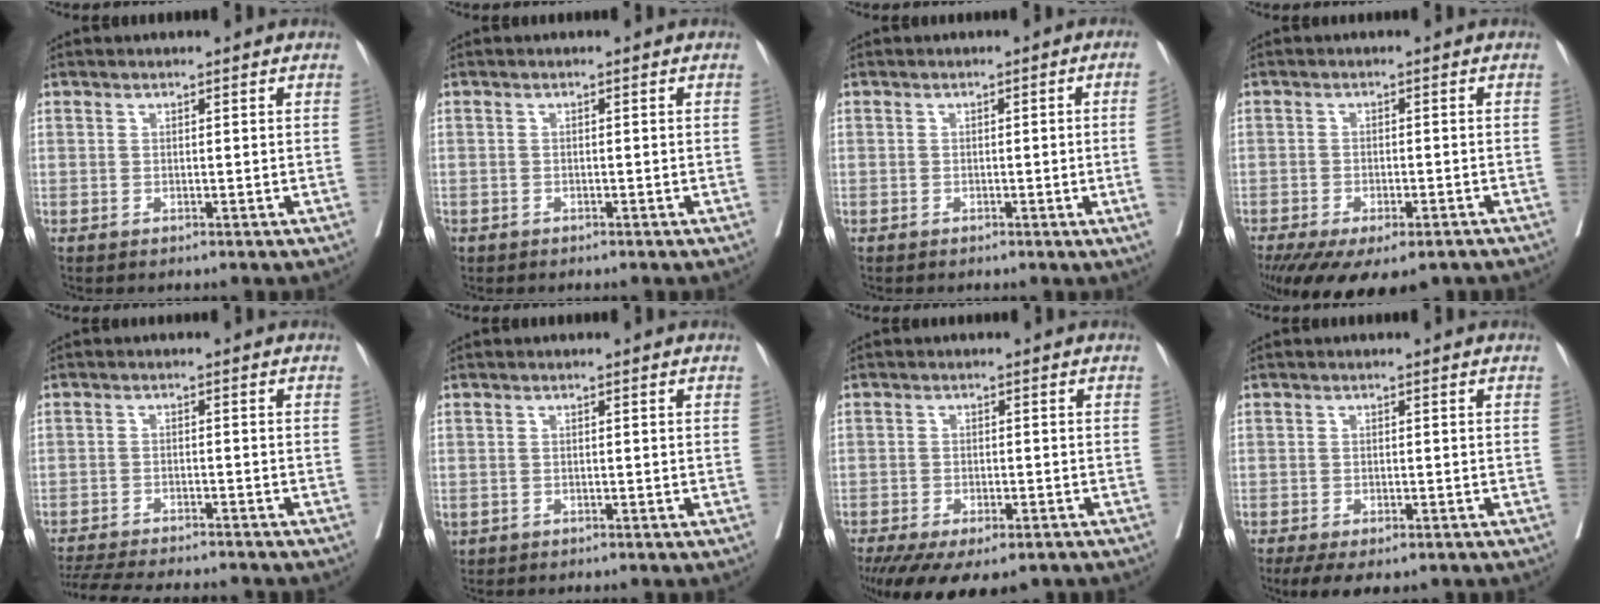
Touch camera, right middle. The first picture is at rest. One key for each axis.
{"total": 1.0, "fx": -0.7, "fy": 0.6, "fz": 0.2, "tx": -0.010, "ty": 0.001, "tz": -0.015}
{"total": 4.1, "fx": -0.9, "fy": -1.1, "fz": 3.9, "tx": -0.048, "ty": -0.001, "tz": -0.010}
{"total": 14.0, "fx": -10.0, "fy": 5.7, "fz": 8.0, "tx": -0.153, "ty": -0.027, "tz": -0.140}
{"total": 14.5, "fx": -13.2, "fy": 2.2, "fz": 5.5, "tx": -0.111, "ty": -0.019, "tz": -0.188}
{"total": 1.3, "fx": -0.7, "fy": 1.0, "fz": 0.5, "tx": -0.014, "ty": 0.001, "tz": -0.006}
{"total": 13.0, "fx": -9.3, "fy": 5.4, "fz": 7.3, "tx": -0.137, "ty": -0.021, "tz": -0.132}
{"total": 5.7, "fx": -4.0, "fy": 2.6, "fz": 3.2, "tx": -0.043, "ty": -0.008, "tz": -0.060}